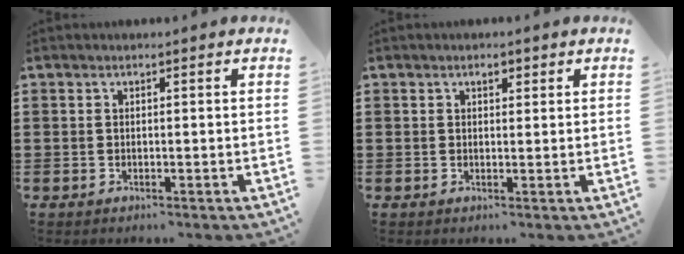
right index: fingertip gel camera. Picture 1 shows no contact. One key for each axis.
{"total": 1.3, "fx": 0.8, "fy": 0.7, "fz": 0.7, "tx": -0.009, "ty": 0.000, "tz": 0.012}